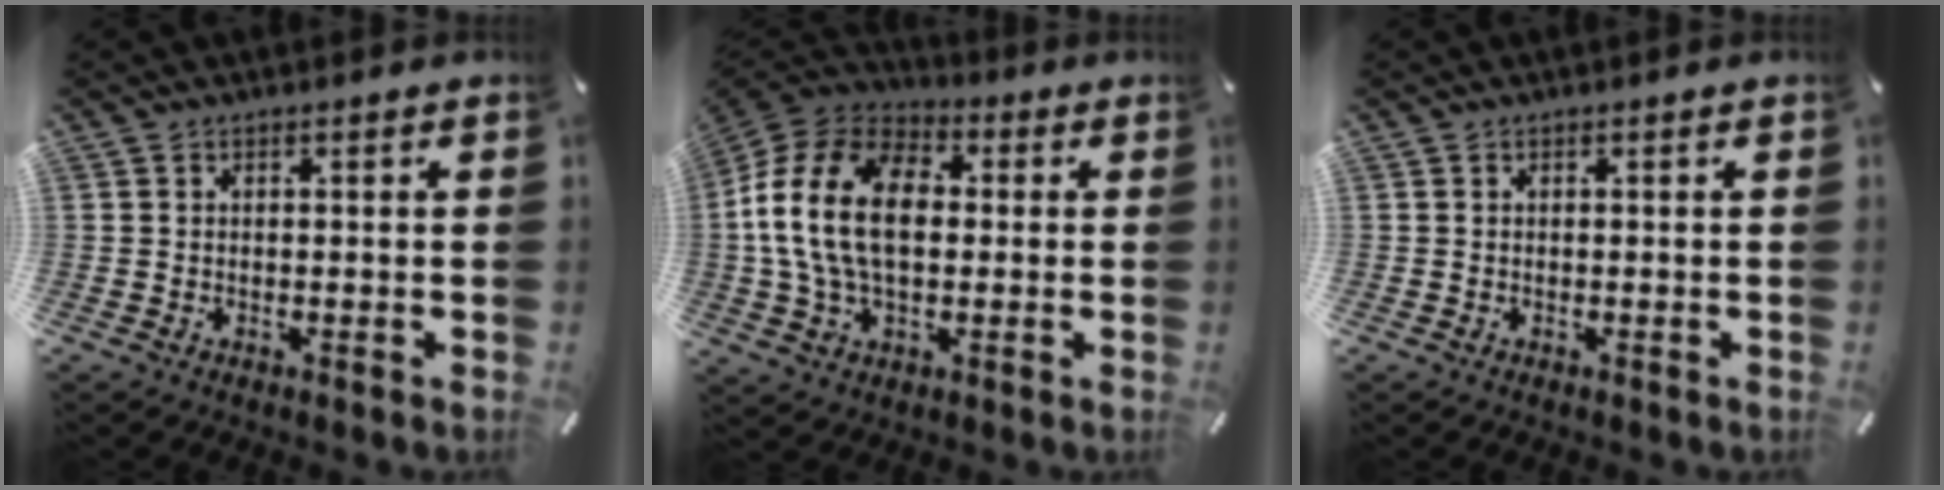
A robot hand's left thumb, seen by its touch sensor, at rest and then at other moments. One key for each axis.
{"total": 18.0, "fx": 0.0, "fy": 12.2, "fz": 13.2, "tx": -0.295, "ty": 0.016, "tz": -0.003}
{"total": 0.0}